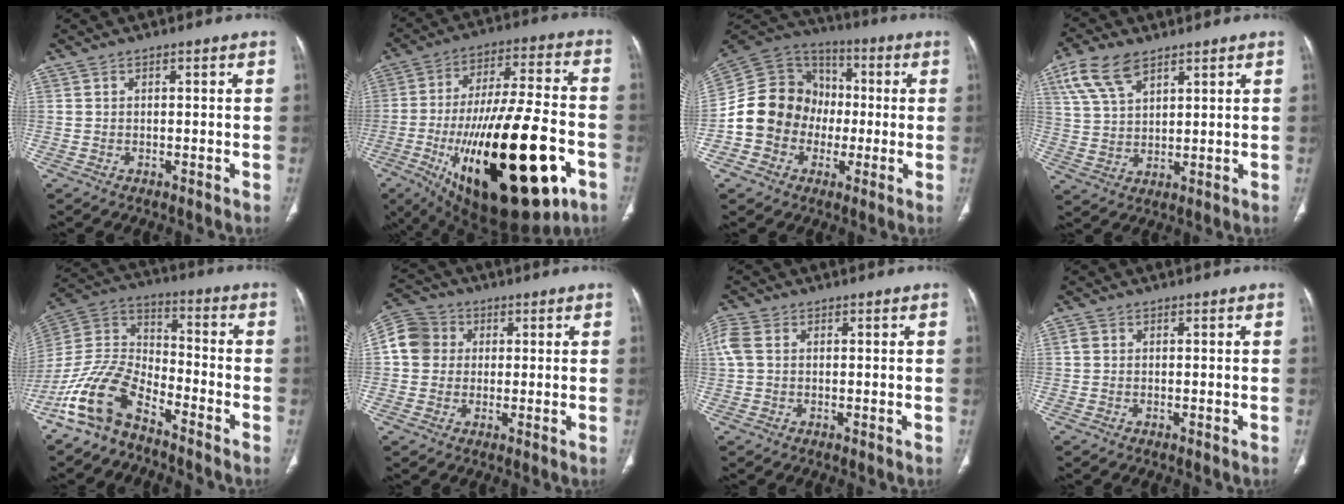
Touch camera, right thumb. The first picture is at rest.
{"total": 34.4, "force": [-11.4, 12.7, 29.8], "torque": [-0.481, 0.020, -0.159]}
{"total": 16.1, "force": [-2.9, 14.5, 6.4], "torque": [-0.090, 0.052, -0.054]}
{"total": 9.8, "force": [5.8, 5.1, 6.0], "torque": [-0.116, -0.010, 0.119]}
{"total": 13.3, "force": [-9.3, 6.0, 7.4], "torque": [-0.147, 0.073, -0.191]}
{"total": 8.2, "force": [1.3, 7.4, 3.2], "torque": [-0.048, 0.015, 0.014]}
{"total": 3.9, "force": [0.8, 2.7, 2.7], "torque": [-0.089, 0.017, 0.015]}
{"total": 1.0, "force": [0.1, 0.9, 0.5], "torque": [-0.008, 0.003, 0.002]}